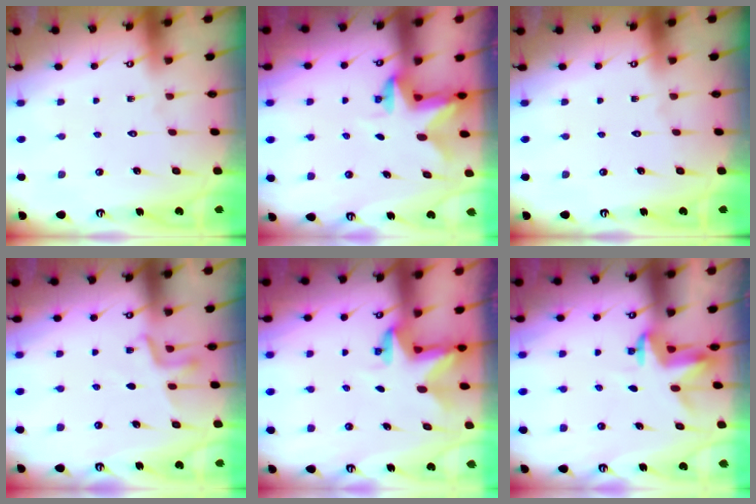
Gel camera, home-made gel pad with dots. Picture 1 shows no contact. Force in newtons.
{"total": 2.7, "press": 2.6, "slide": 0.5}
{"total": 0.0}
{"total": 6.3, "press": 6.2, "slide": 1.1}
{"total": 2.9, "press": 2.9, "slide": 0.2}
{"total": 3.4, "press": 3.4, "slide": 0.3}